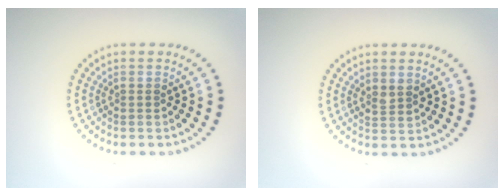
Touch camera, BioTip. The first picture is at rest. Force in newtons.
{"total": 1.2, "press": 1.1, "slide": 0.5}